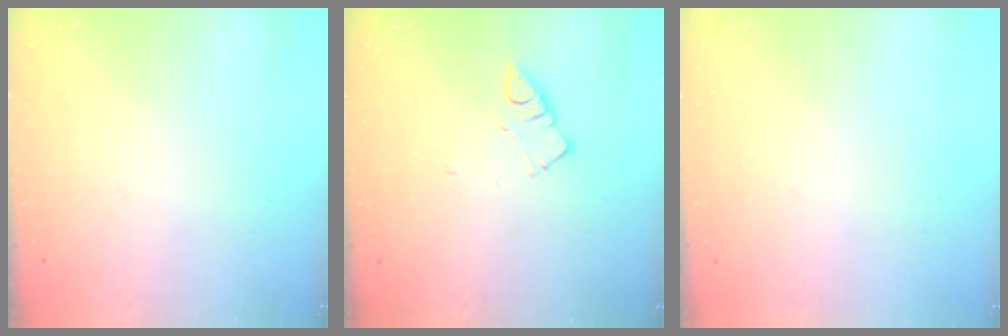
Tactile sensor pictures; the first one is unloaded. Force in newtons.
{"total": 2.8, "press": 2.7, "slide": 0.3}
{"total": 1.5, "press": 1.5, "slide": 0.1}